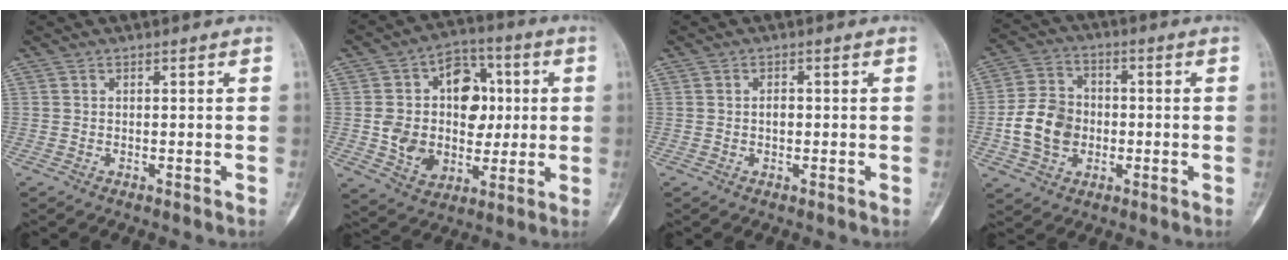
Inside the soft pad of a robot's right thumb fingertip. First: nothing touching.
{"total": 17.0, "force": [1.4, 12.8, 11.1], "torque": [-0.122, 0.019, 0.032]}
{"total": 1.2, "force": [-0.1, 0.8, 0.9], "torque": [-0.007, 0.002, -0.003]}
{"total": 11.0, "force": [-1.8, 8.8, 6.3], "torque": [-0.097, 0.018, -0.036]}